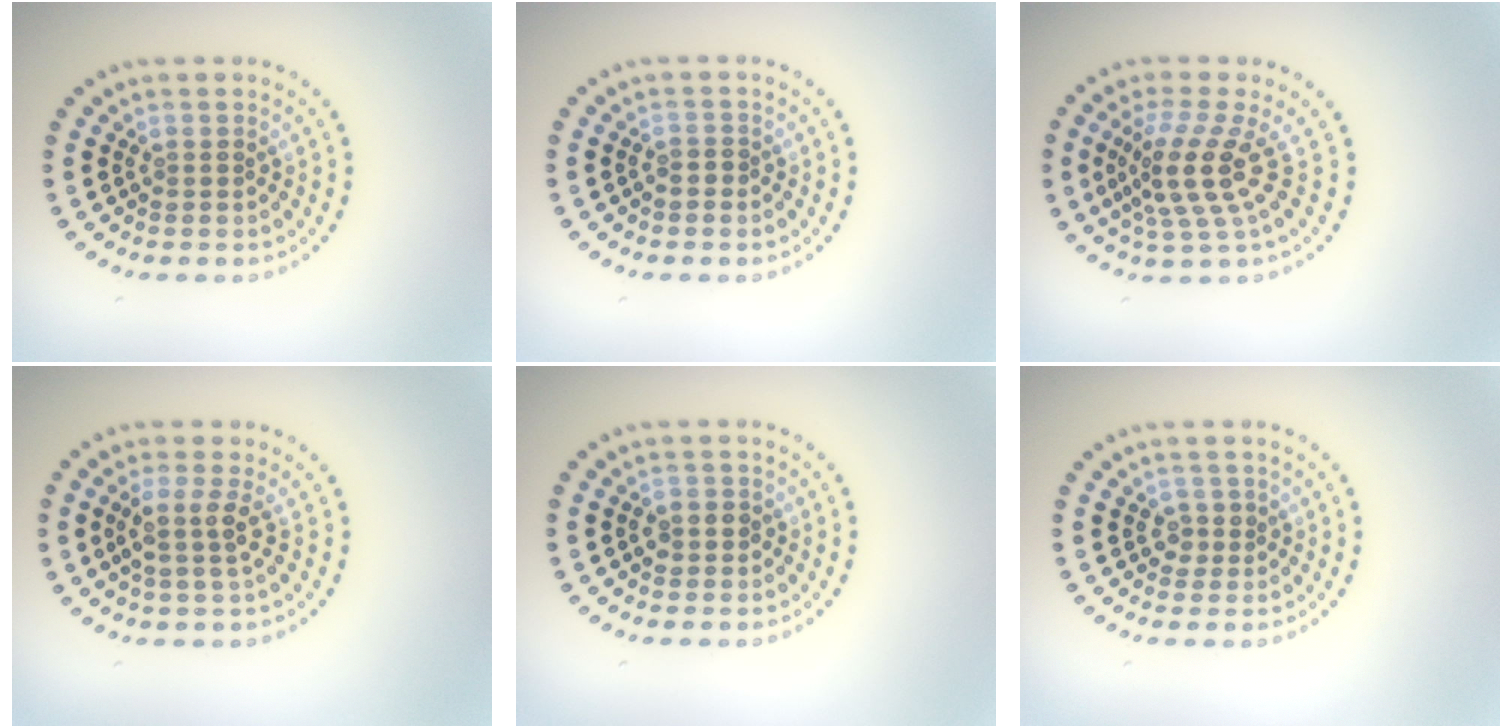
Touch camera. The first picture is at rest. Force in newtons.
{"total": 0.6, "press": 0.4, "slide": 0.4}
{"total": 4.5, "press": 3.2, "slide": 3.2}
{"total": 2.3, "press": 1.9, "slide": 1.3}
{"total": 1.6, "press": 1.5, "slide": 0.4}
{"total": 1.2, "press": 1.1, "slide": 0.4}